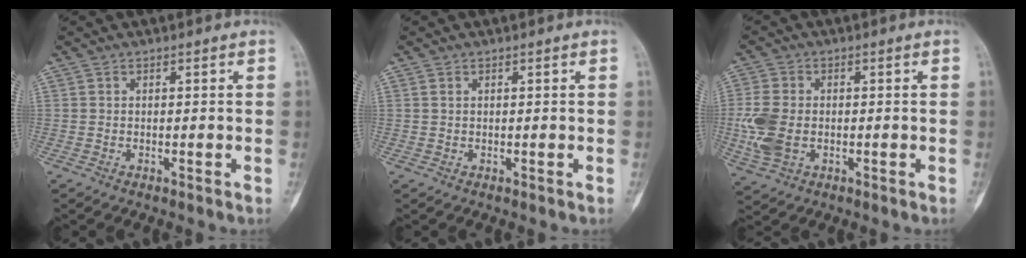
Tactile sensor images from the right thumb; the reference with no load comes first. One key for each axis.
{"total": 0.5, "fx": 0.3, "fy": 0.3, "fz": 0.3, "tx": -0.006, "ty": 0.002, "tz": 0.005}
{"total": 8.2, "fx": -1.0, "fy": 5.5, "fz": 6.0, "tx": -0.143, "ty": -0.001, "tz": -0.017}